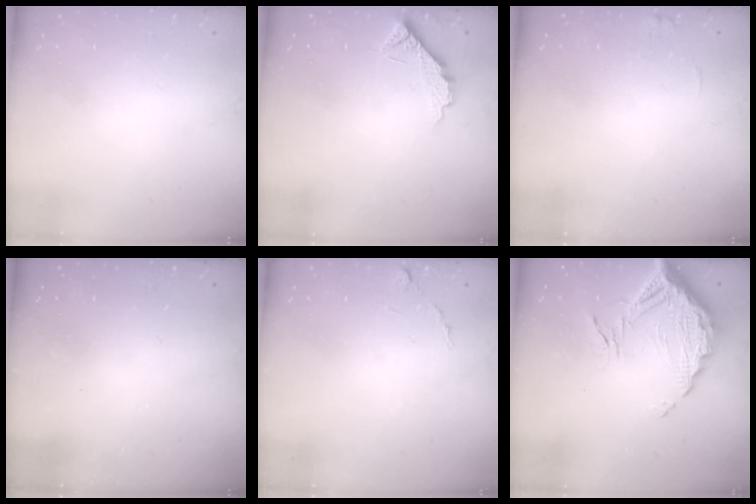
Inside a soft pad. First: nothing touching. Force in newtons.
{"total": 7.4, "press": 7.4, "slide": 0.7}
{"total": 5.1, "press": 5.1, "slide": 0.3}
{"total": 3.1, "press": 3.1, "slide": 0.1}
{"total": 5.2, "press": 5.2, "slide": 0.4}
{"total": 13.9, "press": 13.9, "slide": 1.2}